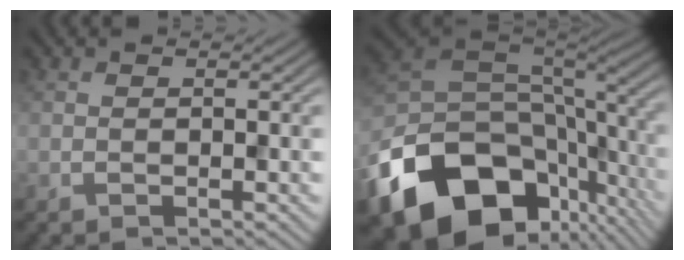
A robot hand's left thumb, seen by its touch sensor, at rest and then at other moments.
{"total": 18.0, "force": [-8.4, 12.1, 10.4], "torque": [-0.239, -0.042, -0.122]}